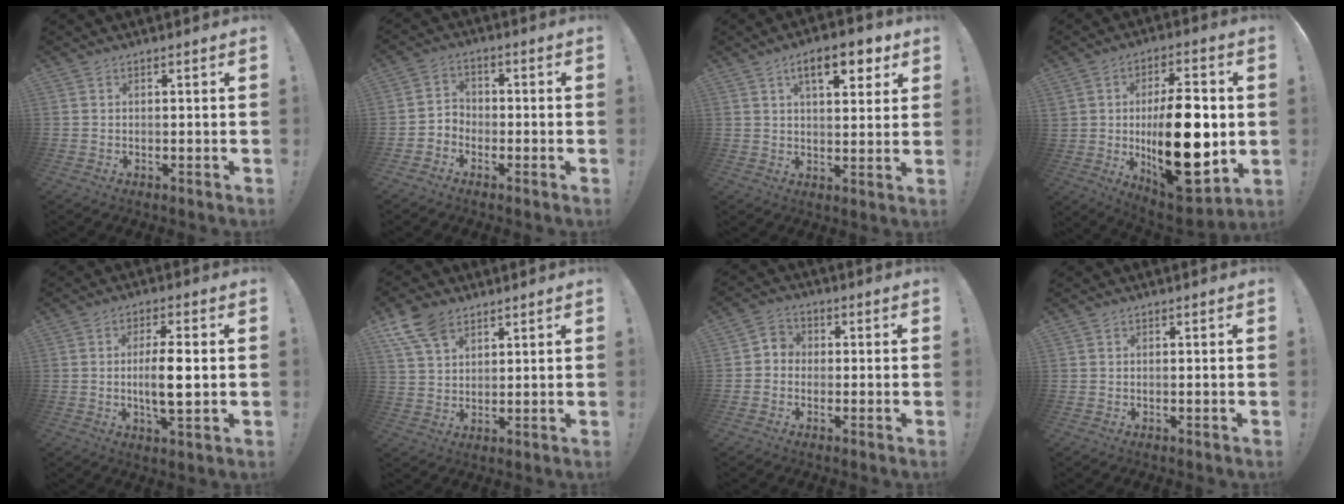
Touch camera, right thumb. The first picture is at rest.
{"total": 4.4, "force": [-2.9, 3.2, 0.7], "torque": [-0.023, 0.019, -0.054]}
{"total": 11.1, "force": [5.5, 4.4, 8.6], "torque": [-0.115, -0.015, 0.088]}
{"total": 23.8, "force": [-1.8, 12.1, 20.5], "torque": [-0.334, -0.009, -0.019]}
{"total": 8.8, "force": [-0.5, 2.1, 8.5], "torque": [-0.159, -0.006, -0.017]}
{"total": 9.5, "force": [6.1, 5.6, 4.6], "torque": [-0.084, -0.021, 0.121]}
{"total": 4.1, "force": [-1.5, 3.5, 1.5], "torque": [-0.026, 0.017, -0.026]}
{"total": 0.0}